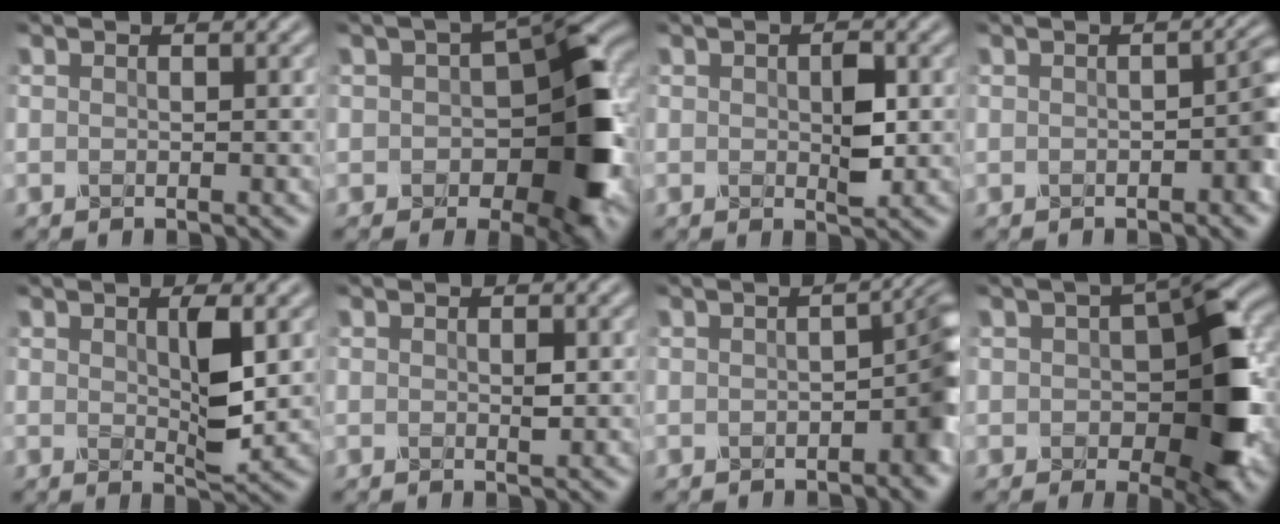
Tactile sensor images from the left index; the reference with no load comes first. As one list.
[{"total": 10.0, "force": [-1.5, 5.5, 8.1], "torque": [-0.103, 0.004, -0.024]}, {"total": 2.6, "force": [0.0, 1.2, 2.3], "torque": [-0.038, -0.003, 0.003]}, {"total": 2.3, "force": [-0.6, 1.0, 2.0], "torque": [-0.023, 0.004, -0.007]}, {"total": 3.2, "force": [0.7, 0.8, 3.0], "torque": [-0.057, -0.008, 0.015]}, {"total": 0.8, "force": [0.1, 0.3, 0.7], "torque": [-0.012, -0.001, 0.001]}, {"total": 4.3, "force": [-1.0, 1.8, 3.8], "torque": [-0.037, 0.008, -0.013]}, {"total": 9.3, "force": [-0.7, 5.0, 7.8], "torque": [-0.100, 0.006, -0.010]}]